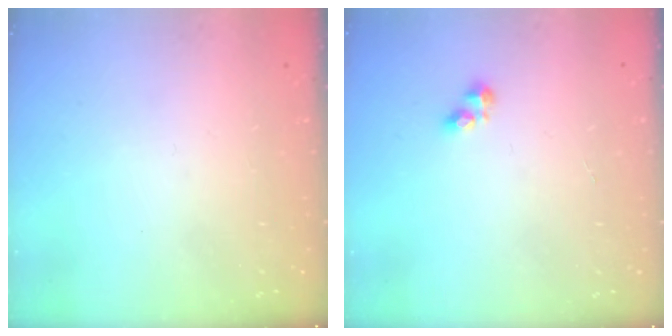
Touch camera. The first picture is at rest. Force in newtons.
{"total": 2.7, "press": 2.6, "slide": 0.5}